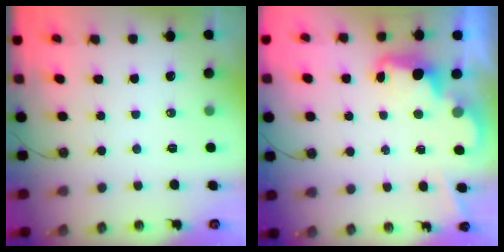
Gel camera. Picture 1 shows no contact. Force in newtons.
{"total": 2.4, "press": 2.3, "slide": 0.5}